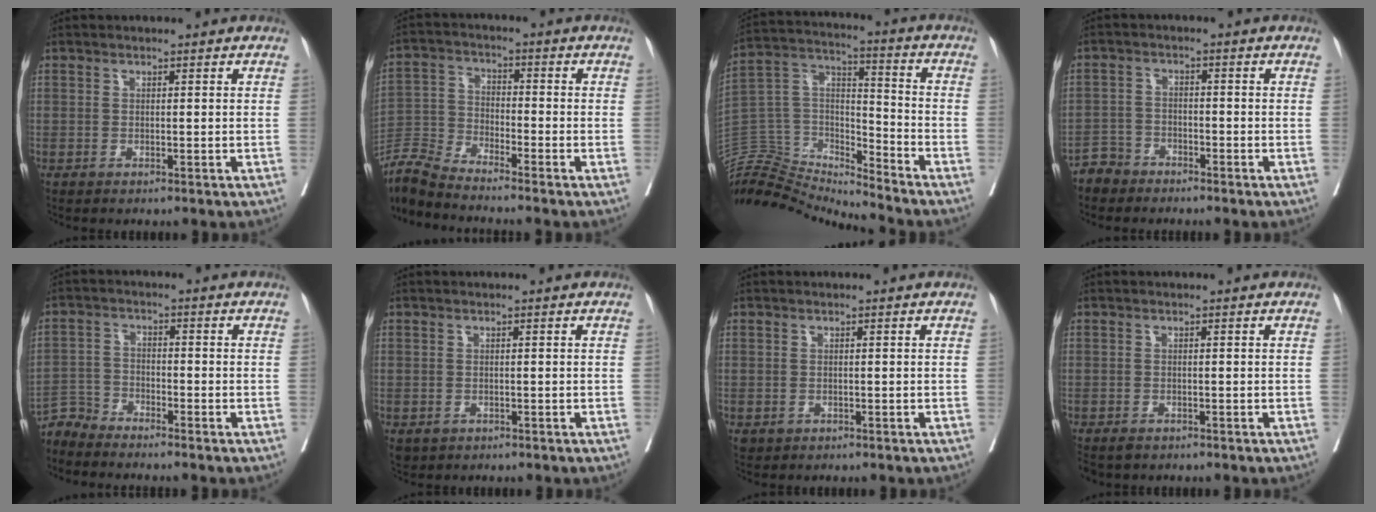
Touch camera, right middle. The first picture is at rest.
{"total": 7.1, "force": [-7.0, -0.7, 1.4], "torque": [-0.030, -0.012, -0.141]}
{"total": 16.7, "force": [-16.7, 0.3, 1.1], "torque": [-0.015, 0.057, -0.304]}
{"total": 3.4, "force": [-3.0, 1.6, -0.5], "torque": [0.008, 0.003, -0.059]}
{"total": 3.5, "force": [-3.4, 0.0, -0.9], "torque": [0.025, -0.009, -0.068]}
{"total": 1.5, "force": [-0.5, 1.3, 0.6], "torque": [-0.011, 0.000, 0.002]}
{"total": 1.0, "force": [-0.2, 0.9, 0.3], "torque": [-0.006, 0.002, 0.003]}
{"total": 1.8, "force": [-1.3, 1.0, 0.6], "torque": [-0.013, -0.003, -0.018]}